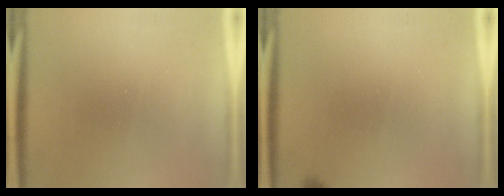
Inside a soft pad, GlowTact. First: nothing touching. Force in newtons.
{"total": 1.0}